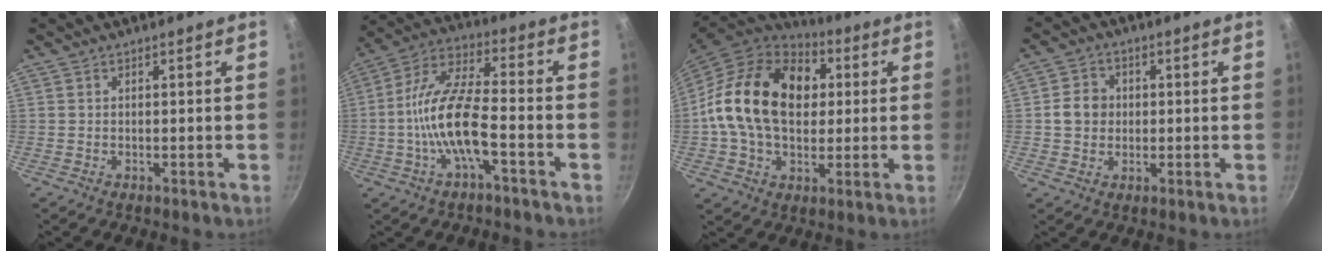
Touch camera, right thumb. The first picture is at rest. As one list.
[{"total": 13.5, "force": [-4.1, 4.8, 11.9], "torque": [-0.233, 0.043, -0.091]}, {"total": 22.5, "force": [3.2, 15.9, 15.5], "torque": [-0.243, 0.022, 0.045]}, {"total": 5.6, "force": [0.1, 5.0, 2.5], "torque": [-0.020, 0.009, -0.007]}]